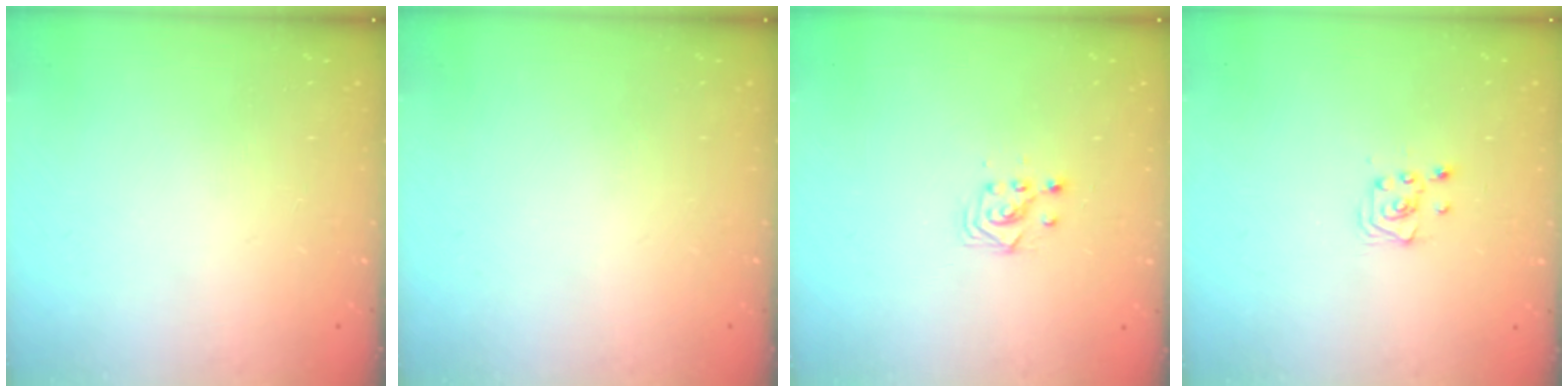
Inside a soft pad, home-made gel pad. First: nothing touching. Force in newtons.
{"total": 0.0}
{"total": 2.9, "press": 2.9, "slide": 0.2}
{"total": 2.2, "press": 2.2, "slide": 0.3}